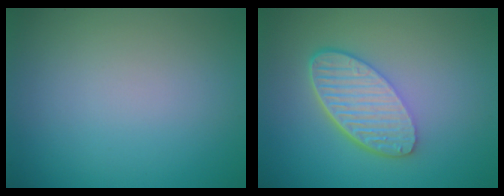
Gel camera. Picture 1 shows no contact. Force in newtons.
{"total": 5.7, "press": 4.2, "slide": 3.9}